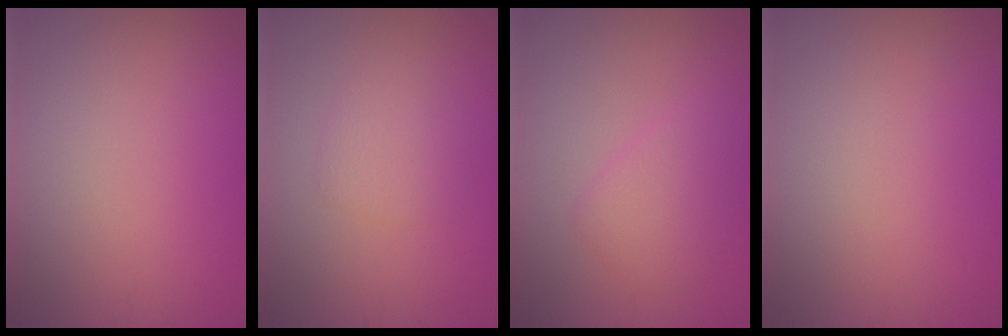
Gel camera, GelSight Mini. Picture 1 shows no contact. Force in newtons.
{"total": 1.8, "press": 1.8, "slide": 0.2}
{"total": 2.3, "press": 2.3, "slide": 0.0}
{"total": 0.0}